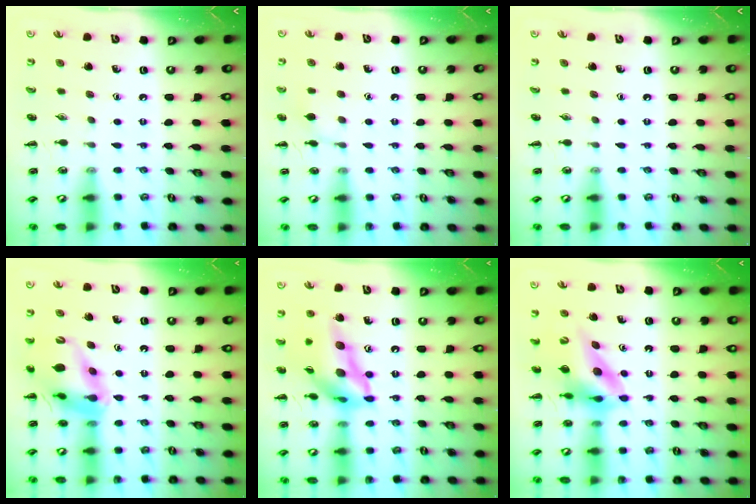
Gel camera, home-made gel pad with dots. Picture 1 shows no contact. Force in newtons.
{"total": 6.1, "press": 5.8, "slide": 2.0}
{"total": 0.0}
{"total": 16.9, "press": 16.7, "slide": 2.9}
{"total": 18.9, "press": 18.3, "slide": 4.9}
{"total": 11.5, "press": 10.9, "slide": 3.7}